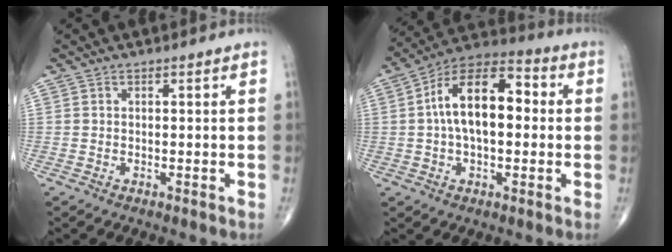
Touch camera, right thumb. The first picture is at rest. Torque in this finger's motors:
{"motor_torque": [2.00, 2.66, 1.21, 0.14, 0.17]}